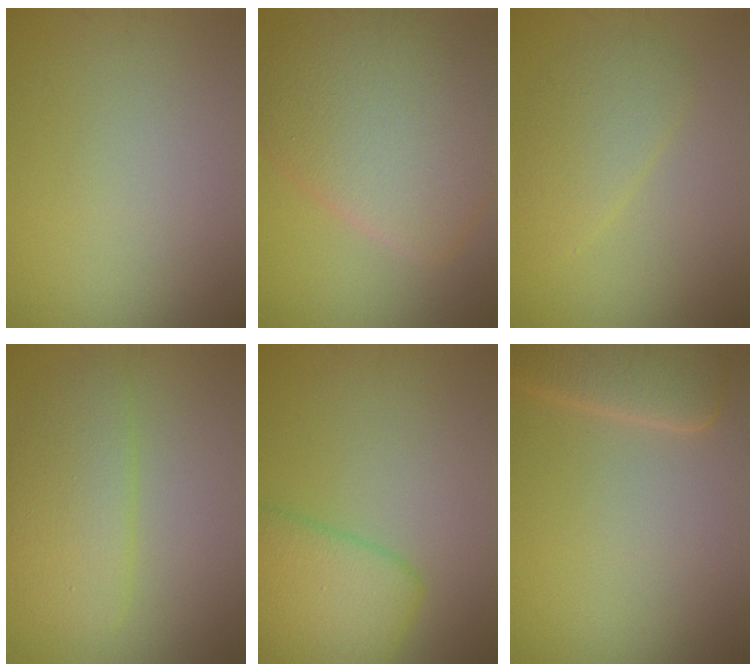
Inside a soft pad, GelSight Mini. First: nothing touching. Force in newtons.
{"total": 9.8, "press": 9.8, "slide": 0.4}
{"total": 2.9, "press": 2.9, "slide": 0.2}
{"total": 4.0, "press": 4.0, "slide": 0.4}
{"total": 5.6, "press": 5.6, "slide": 0.4}
{"total": 4.2, "press": 4.1, "slide": 0.4}